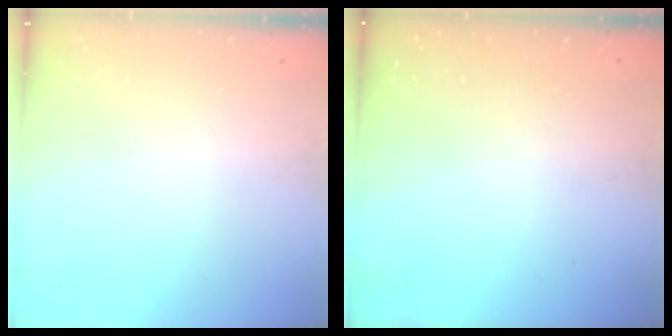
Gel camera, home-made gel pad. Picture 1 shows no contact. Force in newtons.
{"total": 3.1, "press": 3.1, "slide": 0.1}